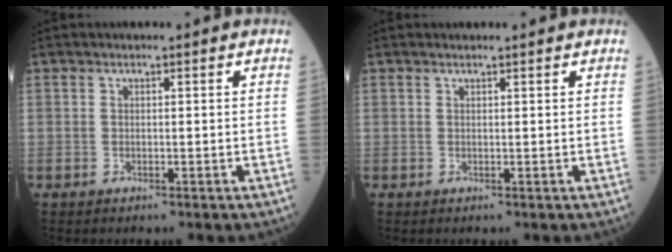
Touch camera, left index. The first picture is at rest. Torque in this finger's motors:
{"motor_torque": [-1.00, -0.90, -1.05, 0.01]}